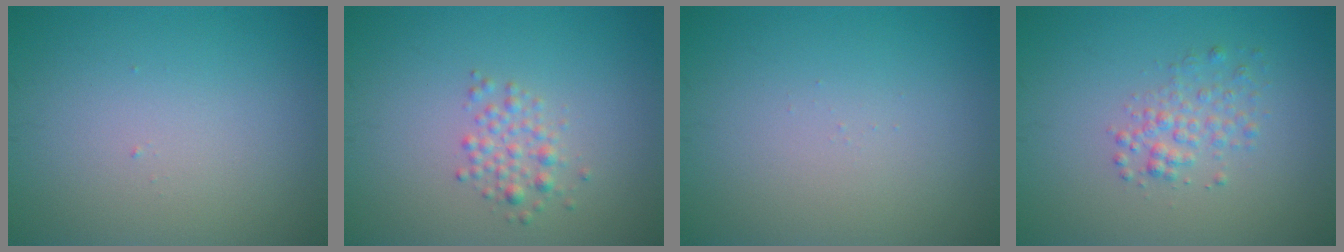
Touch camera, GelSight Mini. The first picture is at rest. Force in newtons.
{"total": 1.9, "press": 1.9, "slide": 0.1}
{"total": 0.0}
{"total": 2.1, "press": 2.1, "slide": 0.1}